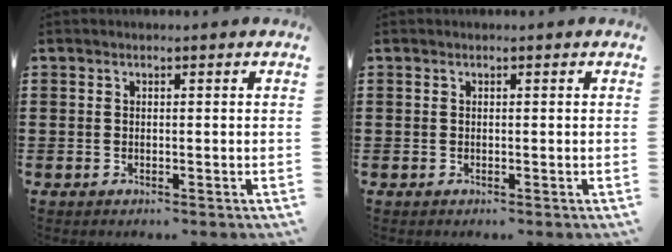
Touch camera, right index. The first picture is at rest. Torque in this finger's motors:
{"motor_torque": [-0.34, 1.80, 0.00, 0.00]}